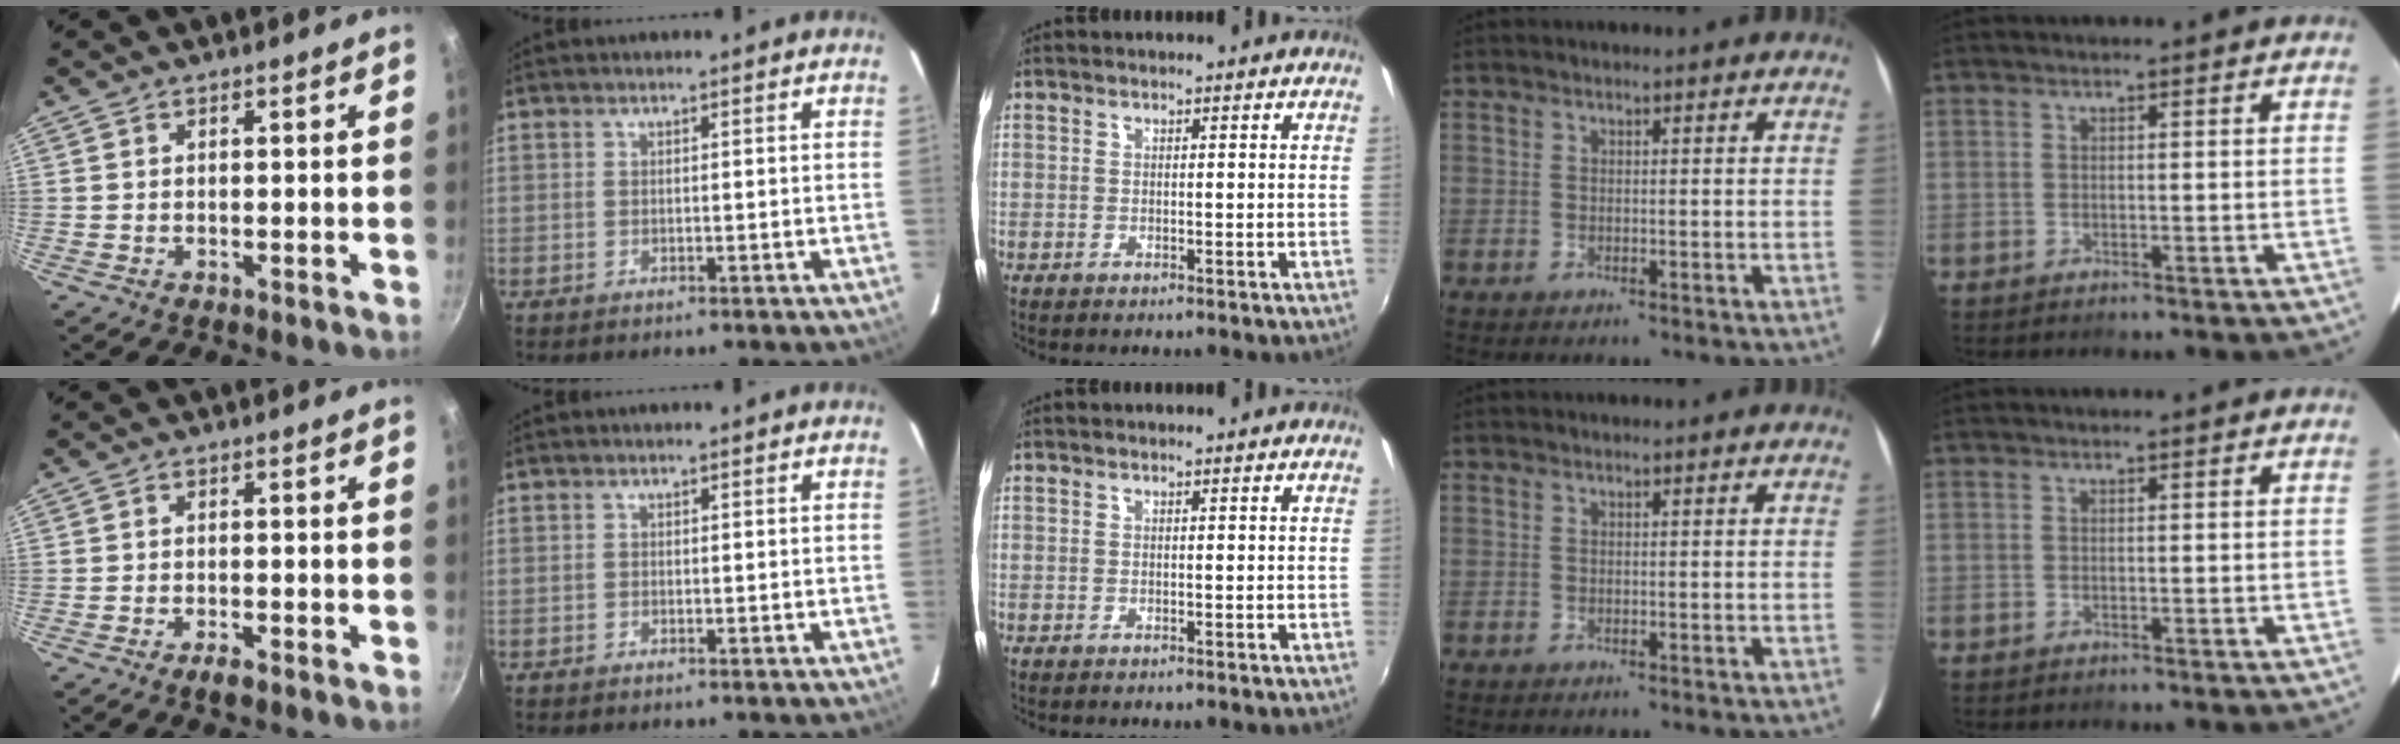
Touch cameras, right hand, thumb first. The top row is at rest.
{"thumb": {"total": 2.2, "force": [-1.5, 0.6, 1.5], "torque": [-0.033, 0.011, -0.026]}}